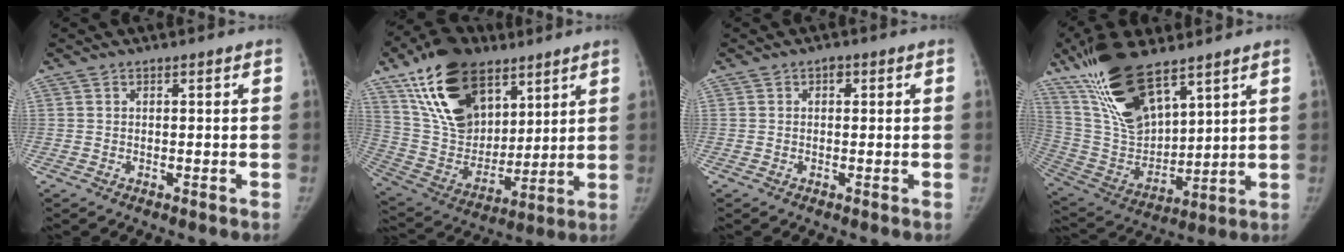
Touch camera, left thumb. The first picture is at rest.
{"total": 23.5, "force": [12.7, 14.1, 13.9], "torque": [-0.226, -0.040, 0.232]}
{"total": 1.3, "force": [0.4, 1.0, 0.7], "torque": [0.002, 0.003, -0.001]}
{"total": 20.0, "force": [13.0, 7.8, 13.1], "torque": [-0.228, -0.058, 0.258]}